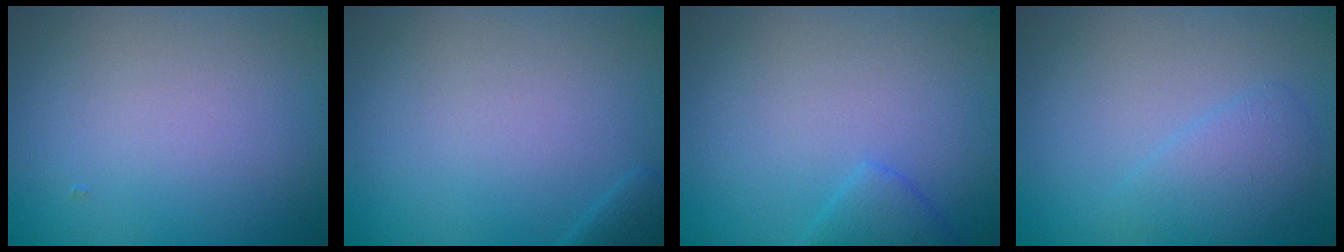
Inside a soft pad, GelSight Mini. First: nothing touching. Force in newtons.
{"total": 1.4, "press": 1.4, "slide": 0.1}
{"total": 2.1, "press": 2.1, "slide": 0.1}
{"total": 2.2, "press": 2.2, "slide": 0.1}